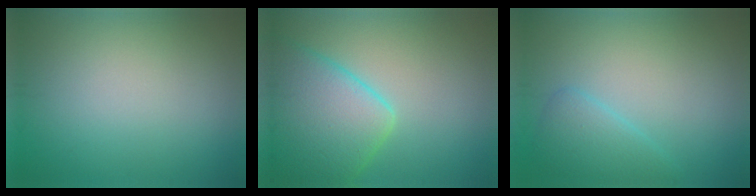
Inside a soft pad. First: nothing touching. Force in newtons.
{"total": 7.8, "press": 7.8, "slide": 0.5}
{"total": 2.6, "press": 2.6, "slide": 0.1}